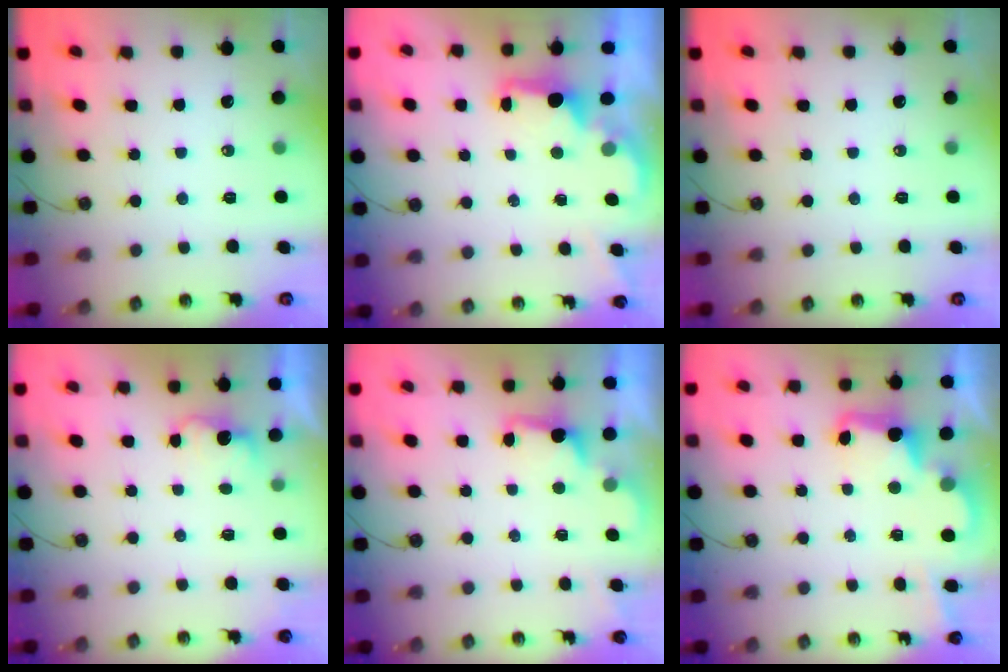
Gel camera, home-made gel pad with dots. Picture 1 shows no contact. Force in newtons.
{"total": 1.6, "press": 1.5, "slide": 0.6}
{"total": 0.0}
{"total": 1.6, "press": 1.4, "slide": 0.8}
{"total": 1.8, "press": 1.5, "slide": 1.0}
{"total": 3.3, "press": 3.2, "slide": 0.6}